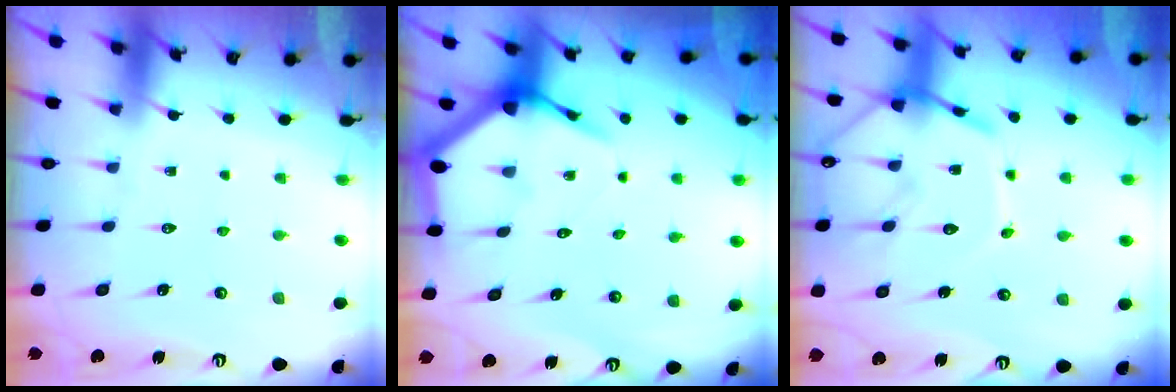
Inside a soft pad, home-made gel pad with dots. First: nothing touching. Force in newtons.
{"total": 5.8, "press": 5.8, "slide": 0.7}
{"total": 14.7, "press": 14.6, "slide": 1.4}